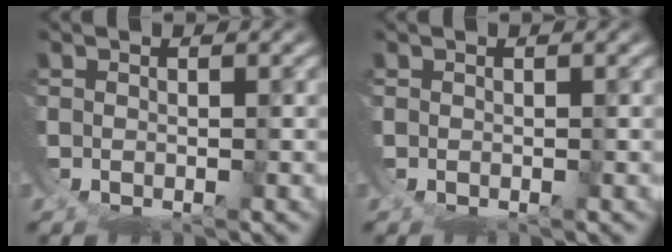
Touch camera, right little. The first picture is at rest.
{"total": 0.0}